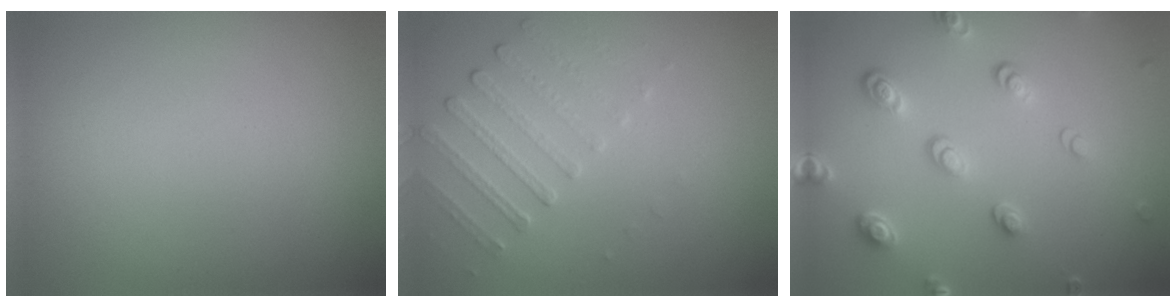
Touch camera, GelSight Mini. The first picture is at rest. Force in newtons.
{"total": 1.9, "press": 1.5, "slide": 1.2}
{"total": 3.8, "press": 2.9, "slide": 2.5}